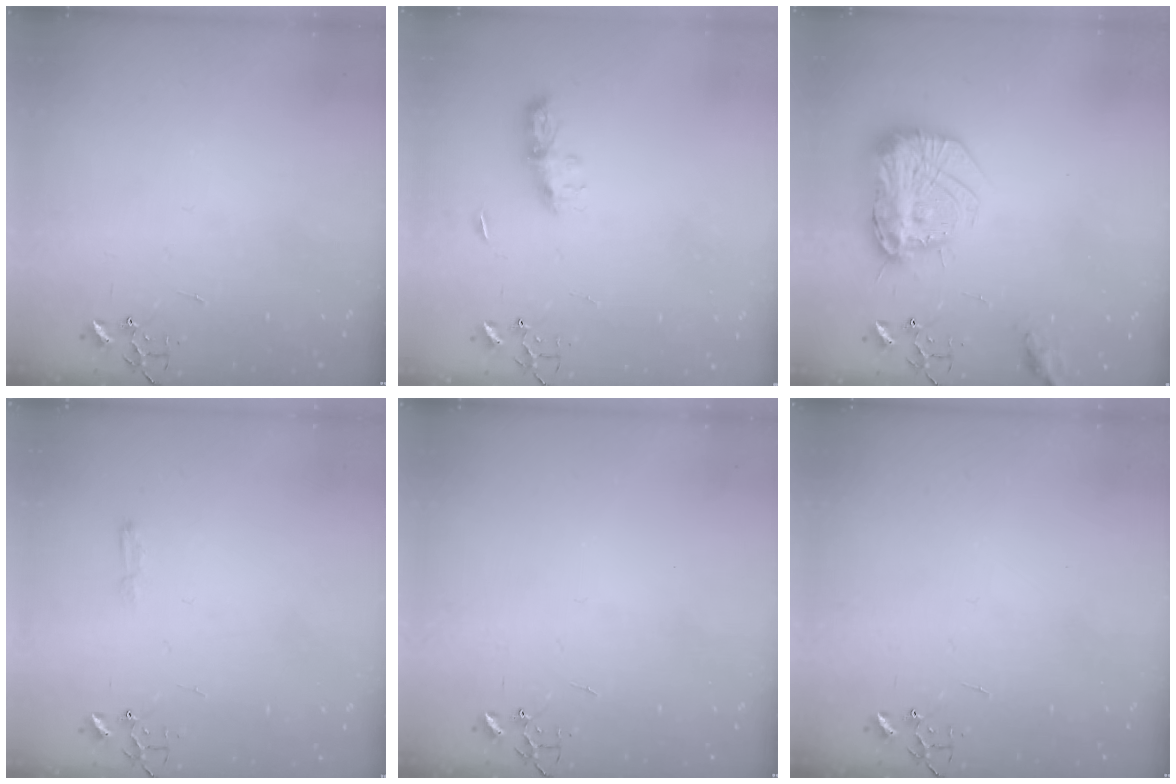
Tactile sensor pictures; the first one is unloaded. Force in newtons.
{"total": 7.4, "press": 7.4, "slide": 0.4}
{"total": 19.3, "press": 19.2, "slide": 1.6}
{"total": 3.8, "press": 3.8, "slide": 0.5}
{"total": 0.0}
{"total": 0.0}